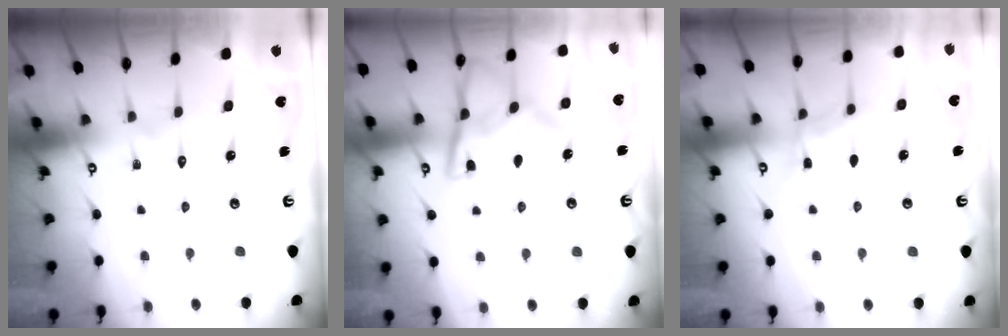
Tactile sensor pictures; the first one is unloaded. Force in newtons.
{"total": 12.1, "press": 12.1, "slide": 1.1}
{"total": 6.6, "press": 6.5, "slide": 0.5}